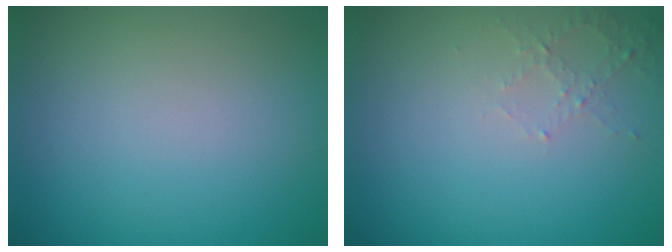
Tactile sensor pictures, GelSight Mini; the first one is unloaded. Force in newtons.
{"total": 1.3, "press": 1.3, "slide": 0.4}